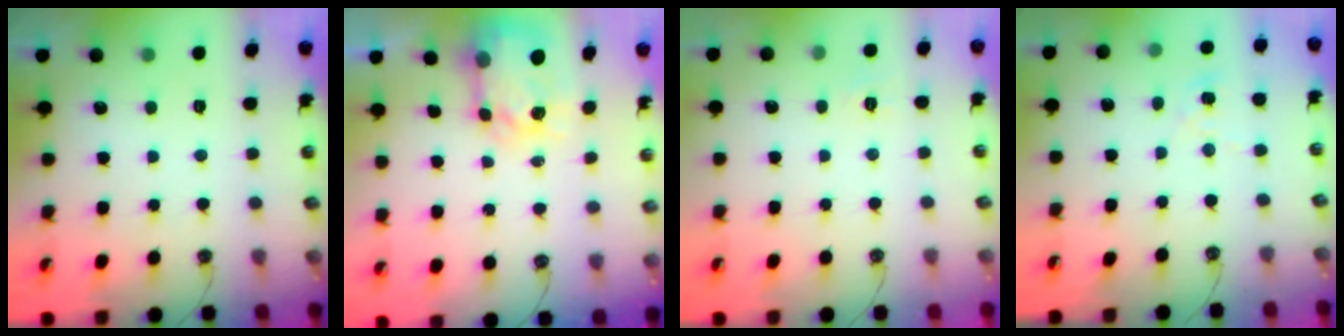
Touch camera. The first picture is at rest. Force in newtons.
{"total": 5.8, "press": 5.8, "slide": 0.7}
{"total": 4.6, "press": 4.5, "slide": 0.5}
{"total": 3.6, "press": 3.6, "slide": 0.4}